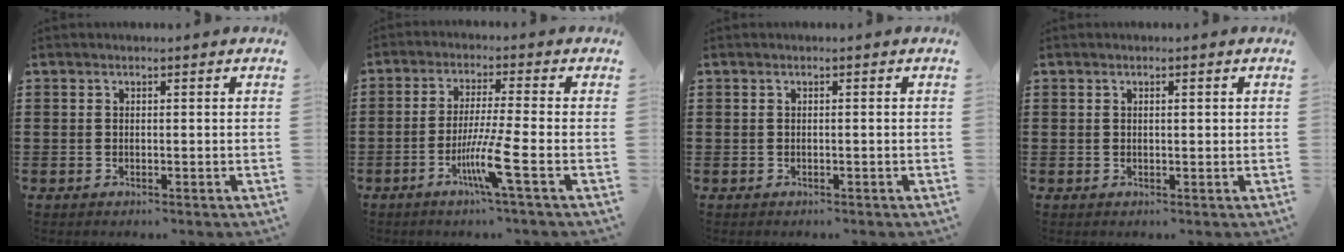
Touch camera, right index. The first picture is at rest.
{"total": 7.7, "force": [-3.2, -0.5, 7.0], "torque": [-0.134, -0.019, -0.062]}
{"total": 0.0}
{"total": 0.8, "force": [0.2, 0.3, 0.7], "torque": [-0.014, 0.003, 0.003]}